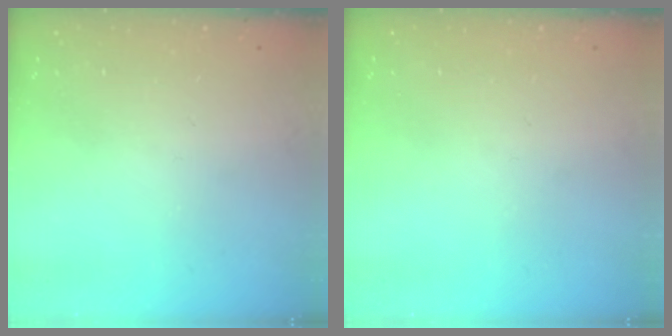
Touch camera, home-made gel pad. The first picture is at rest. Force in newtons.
{"total": 0.0}